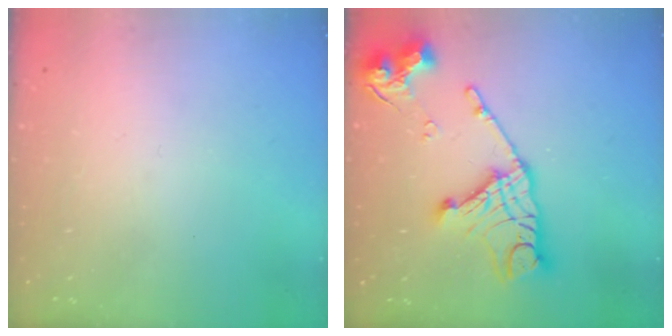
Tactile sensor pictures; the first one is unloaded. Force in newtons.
{"total": 18.2, "press": 18.1, "slide": 1.7}